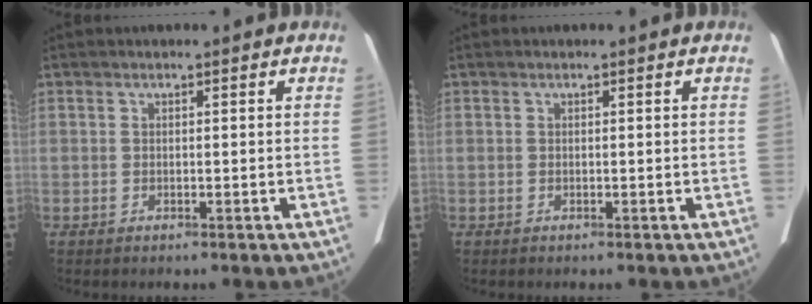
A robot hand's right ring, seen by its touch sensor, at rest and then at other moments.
{"total": 0.0}